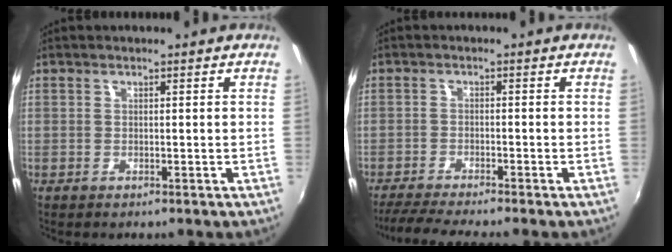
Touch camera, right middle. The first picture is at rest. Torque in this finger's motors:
{"motor_torque": [0.09, -0.09, 0.03, 0.05]}